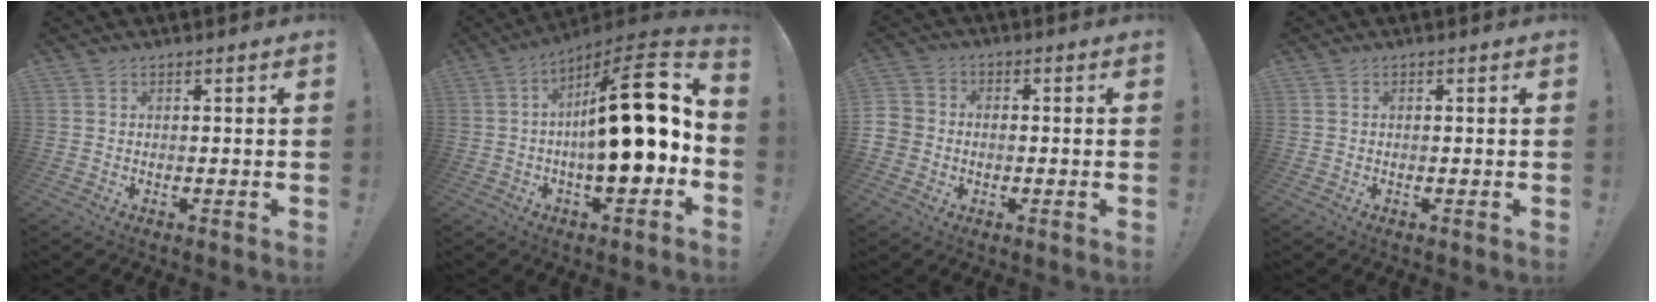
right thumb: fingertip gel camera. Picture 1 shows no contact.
{"total": 21.4, "force": [0.3, 6.0, 20.6], "torque": [-0.302, -0.007, 0.000]}
{"total": 4.3, "force": [-1.6, 3.8, 1.4], "torque": [-0.024, 0.013, -0.030]}
{"total": 0.0}